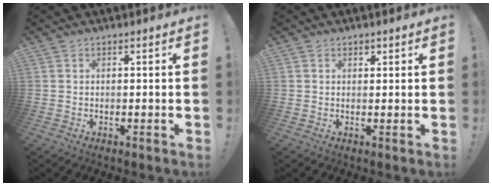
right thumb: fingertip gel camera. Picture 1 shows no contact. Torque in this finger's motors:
{"motor_torque": [0.20, 0.46, 0.19, 0.00, 0.00]}